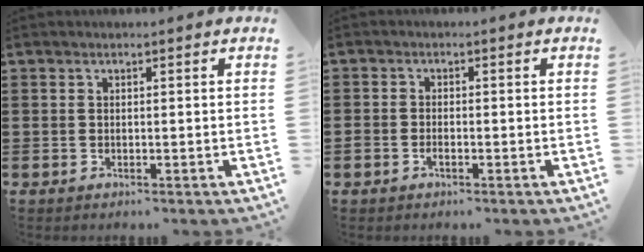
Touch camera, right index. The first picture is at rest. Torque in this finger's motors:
{"motor_torque": [0.06, 0.49, 0.01, 0.01]}